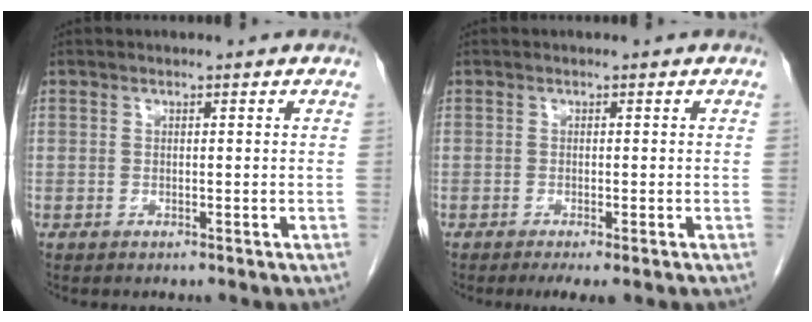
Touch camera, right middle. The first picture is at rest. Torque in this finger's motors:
{"motor_torque": [0.38, -0.23, 0.05, 0.01]}